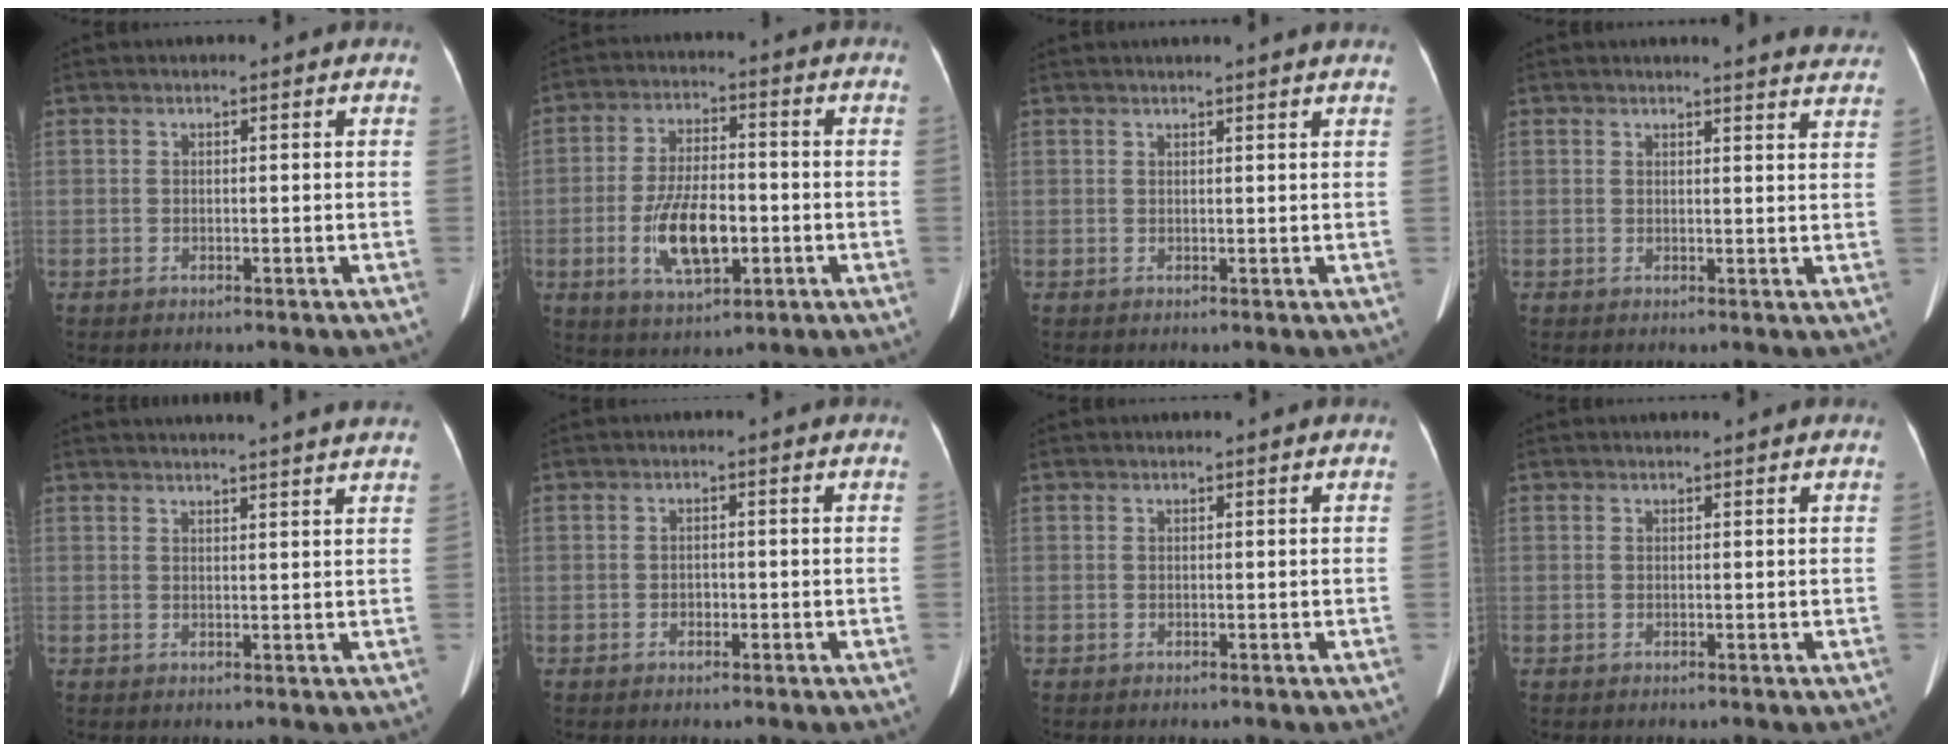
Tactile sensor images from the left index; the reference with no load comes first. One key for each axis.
{"total": 10.3, "fx": -2.8, "fy": 4.2, "fz": 9.0, "tx": -0.180, "ty": 0.001, "tz": -0.044}
{"total": 4.1, "fx": 3.7, "fy": -0.6, "fz": 1.6, "tx": -0.022, "ty": 0.016, "tz": 0.037}
{"total": 8.9, "fx": 8.8, "fy": 0.3, "fz": 1.6, "tx": -0.002, "ty": -0.037, "tz": 0.071}
{"total": 13.2, "fx": 12.3, "fy": -0.4, "fz": 4.8, "tx": -0.070, "ty": -0.001, "tz": 0.139}
{"total": 1.2, "fx": -0.6, "fy": 0.8, "fz": 0.7, "tx": -0.010, "ty": 0.004, "tz": -0.007}
{"total": 0.0}
{"total": 0.9, "fx": 0.9, "fy": 0.1, "fz": 0.3, "tx": -0.010, "ty": 0.008, "tz": 0.011}